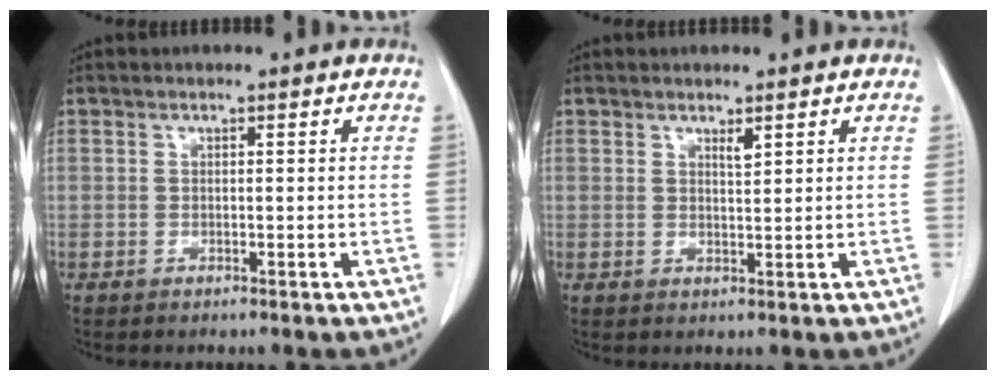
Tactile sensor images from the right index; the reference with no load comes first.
{"total": 1.2, "force": [0.9, 0.2, 0.8], "torque": [-0.018, -0.006, 0.017]}